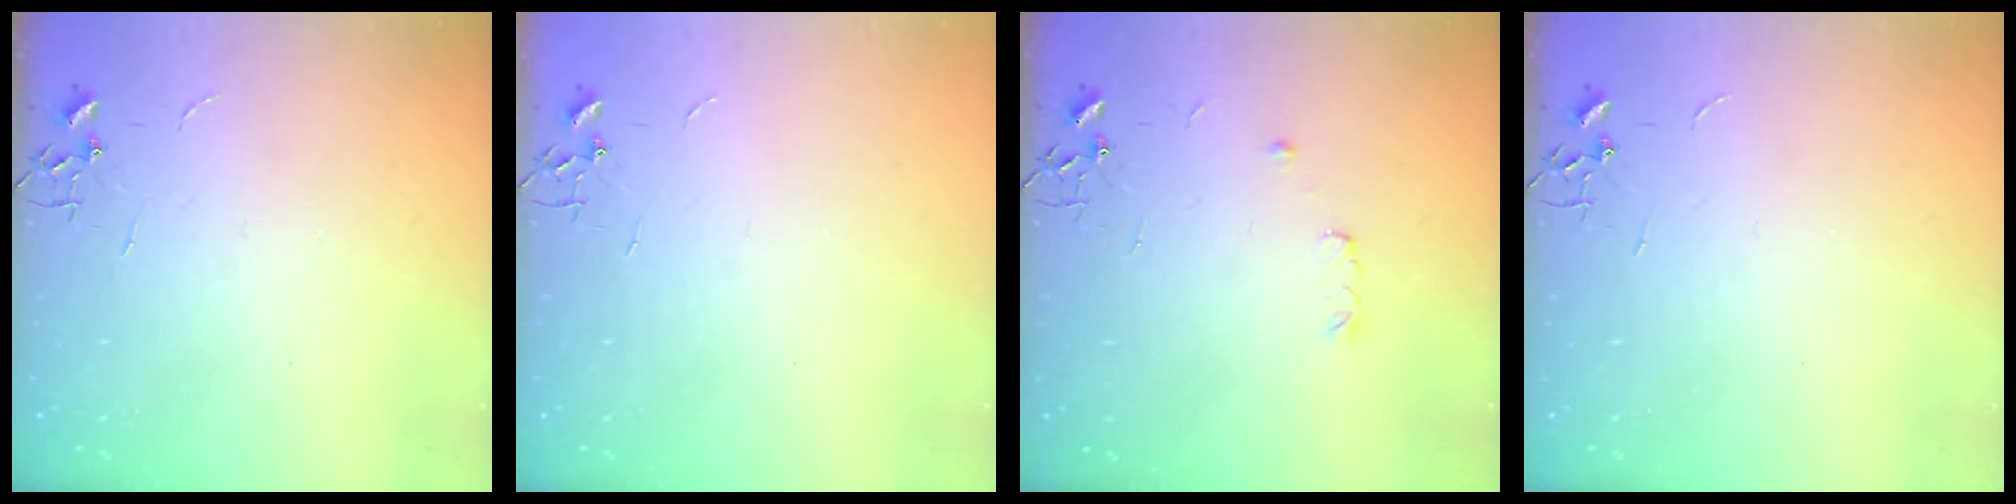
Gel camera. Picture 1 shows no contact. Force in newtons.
{"total": 0.0}
{"total": 4.5, "press": 4.5, "slide": 0.7}
{"total": 0.0}